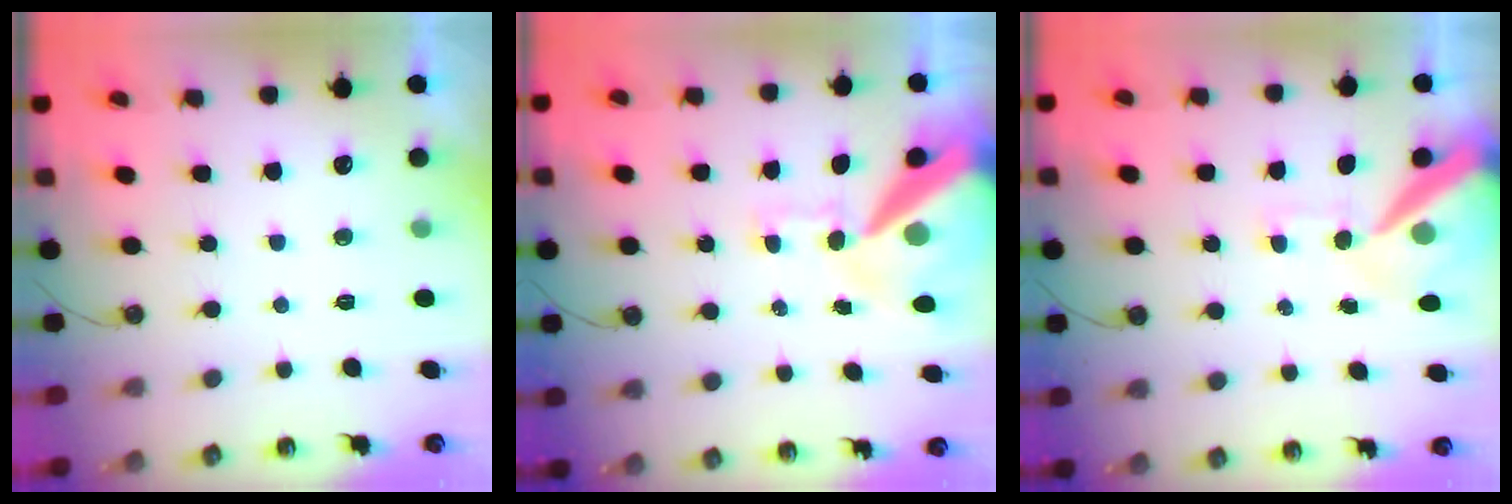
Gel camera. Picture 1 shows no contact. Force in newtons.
{"total": 18.4, "press": 18.3, "slide": 2.3}
{"total": 14.8, "press": 14.7, "slide": 2.0}